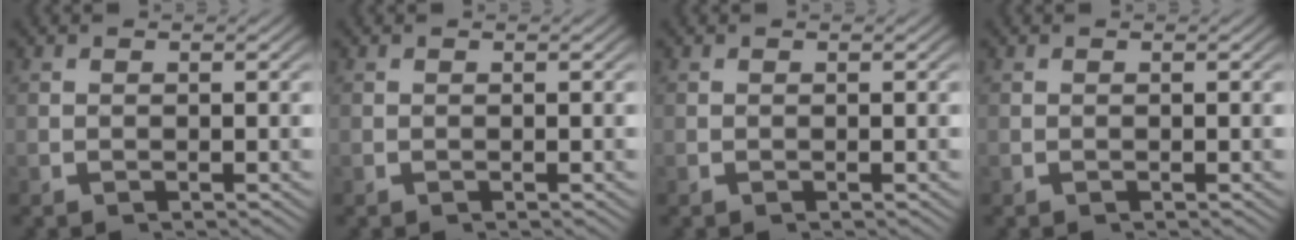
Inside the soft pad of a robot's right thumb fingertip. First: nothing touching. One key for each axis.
{"total": 0.0}
{"total": 0.0}
{"total": 0.0}